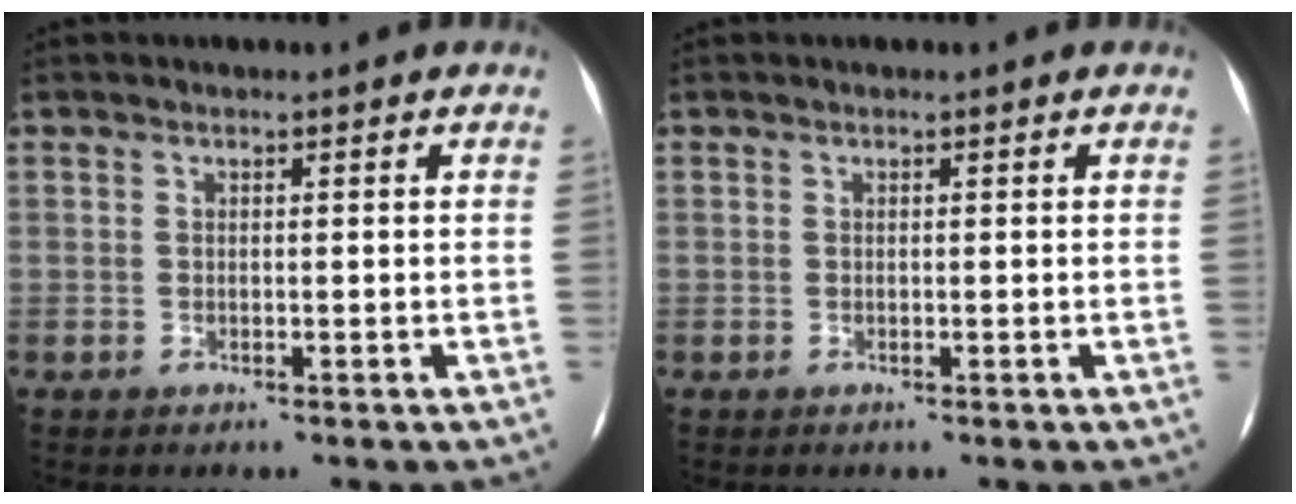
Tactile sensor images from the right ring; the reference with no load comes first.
{"total": 0.0}